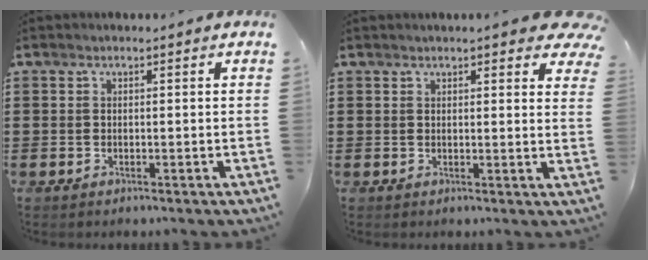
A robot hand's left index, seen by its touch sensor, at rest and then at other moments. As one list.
[{"total": 3.5, "force": [3.1, 0.5, 1.7], "torque": [-0.026, -0.011, 0.054]}]